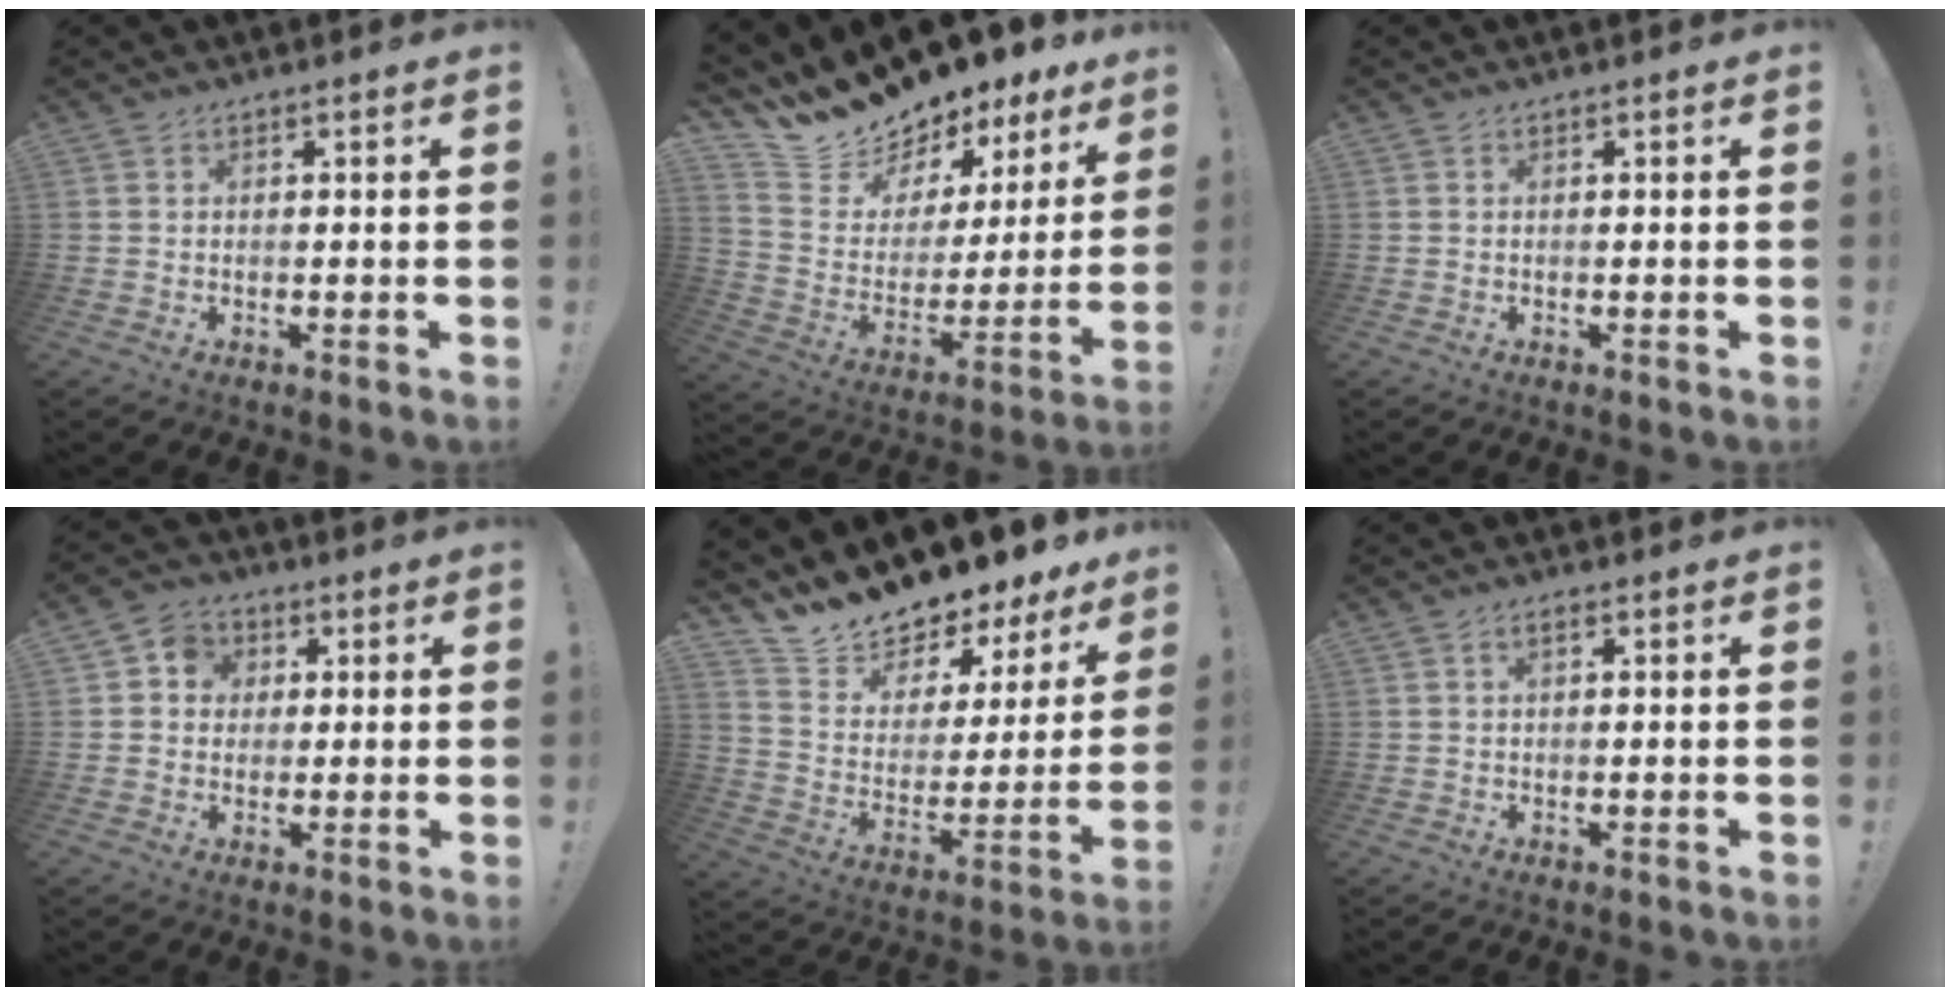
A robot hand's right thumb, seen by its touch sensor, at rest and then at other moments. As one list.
[{"total": 14.4, "force": [13.5, 4.5, 2.2], "torque": [-0.059, -0.121, 0.247]}, {"total": 0.0}, {"total": 6.3, "force": [0.8, 6.0, 1.9], "torque": [-0.029, 0.007, 0.018]}, {"total": 11.9, "force": [11.6, 2.4, 1.1], "torque": [-0.046, -0.116, 0.201]}, {"total": 1.3, "force": [0.4, 0.6, 1.0], "torque": [-0.025, 0.005, 0.008]}]